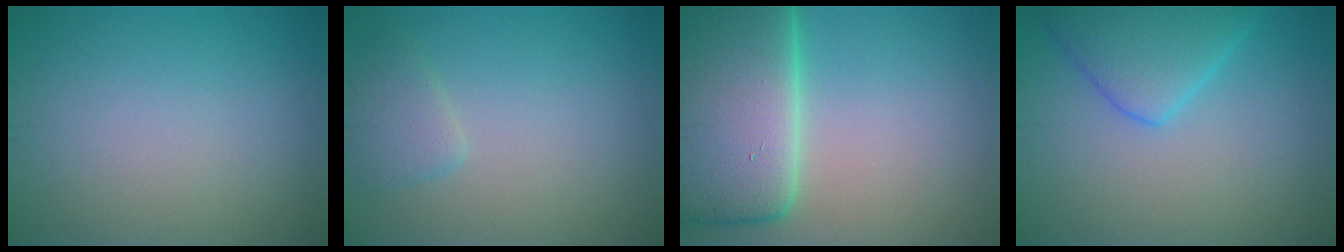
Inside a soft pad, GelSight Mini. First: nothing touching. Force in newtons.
{"total": 1.9, "press": 1.9, "slide": 0.2}
{"total": 14.2, "press": 14.2, "slide": 1.3}
{"total": 5.0, "press": 5.0, "slide": 0.4}